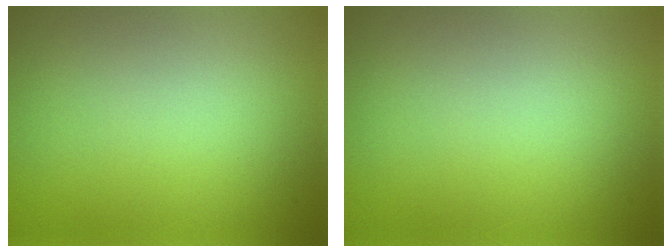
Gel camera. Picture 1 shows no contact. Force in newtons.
{"total": 0.0}